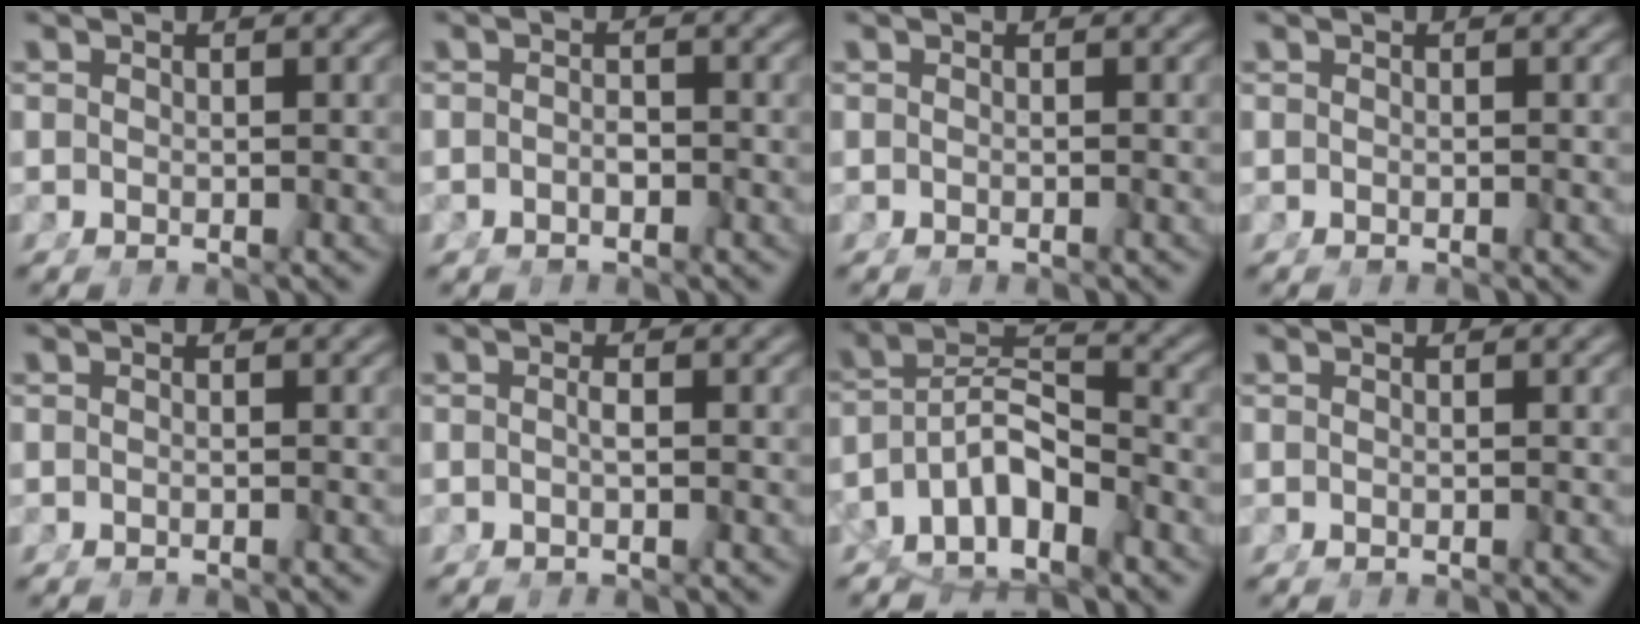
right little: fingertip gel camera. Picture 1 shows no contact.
{"total": 1.0, "force": [-0.8, 0.4, 0.4], "torque": [-0.003, 0.000, -0.014]}
{"total": 0.0}
{"total": 0.0}
{"total": 0.0}
{"total": 0.9, "force": [-0.3, 0.1, 0.8], "torque": [-0.011, 0.003, -0.007]}
{"total": 12.0, "force": [-5.0, 9.4, 5.6], "torque": [-0.116, -0.027, -0.085]}
{"total": 0.0}